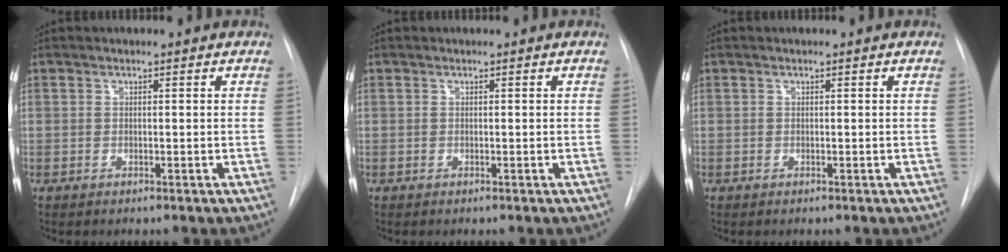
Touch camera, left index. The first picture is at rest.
{"total": 0.0}
{"total": 0.0}